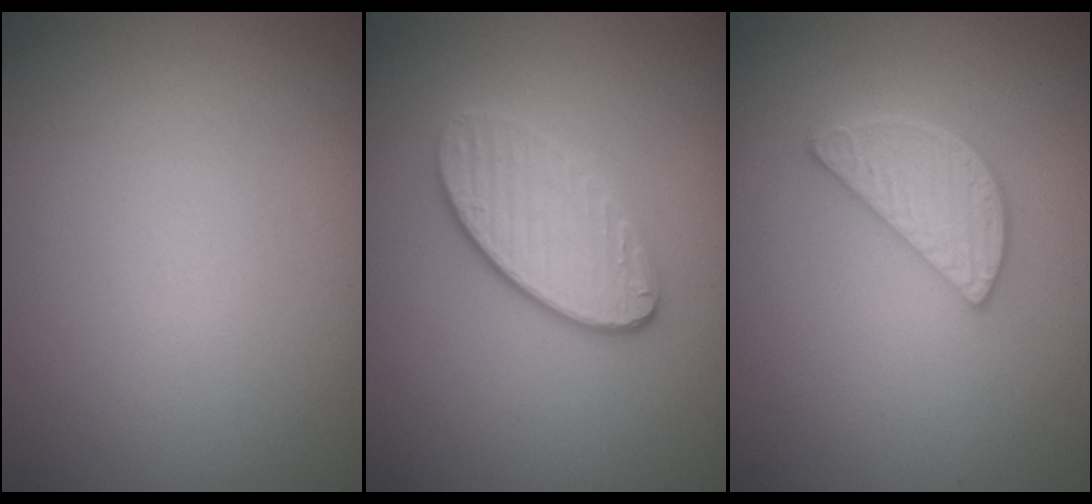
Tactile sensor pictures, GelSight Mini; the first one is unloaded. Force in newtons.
{"total": 3.5, "press": 3.0, "slide": 1.9}
{"total": 3.5, "press": 2.9, "slide": 2.0}